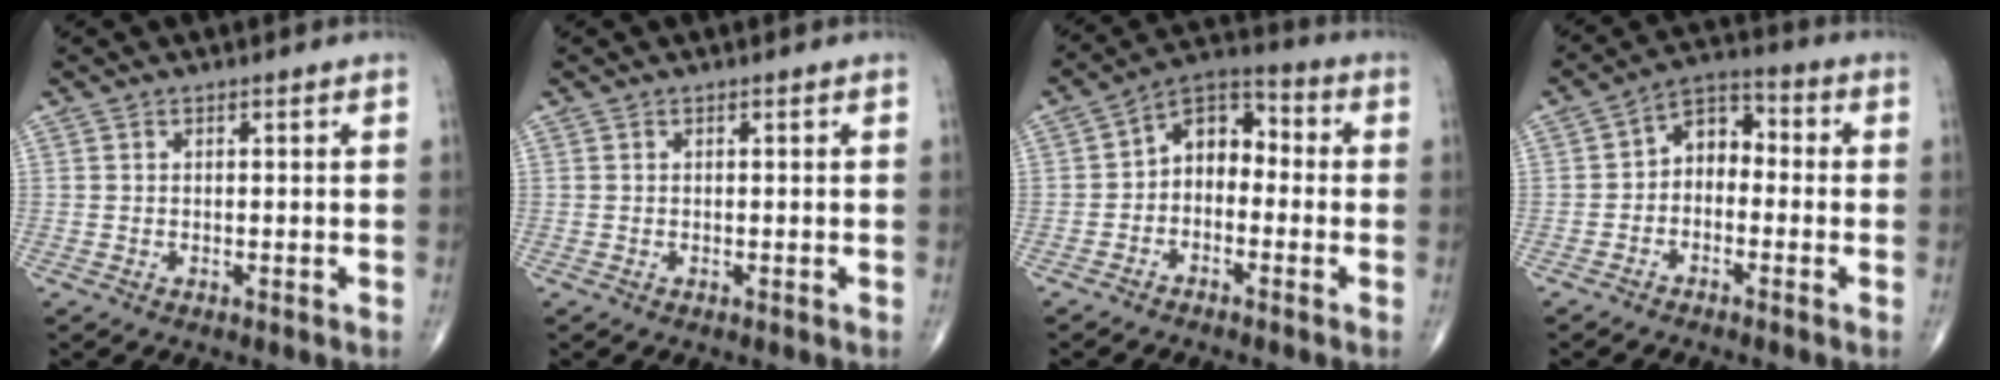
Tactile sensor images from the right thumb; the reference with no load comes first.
{"total": 0.0}
{"total": 8.4, "force": [-1.3, 5.9, 5.8], "torque": [-0.063, 0.043, -0.044]}
{"total": 6.0, "force": [-1.2, 4.3, 4.0], "torque": [-0.044, 0.035, -0.039]}